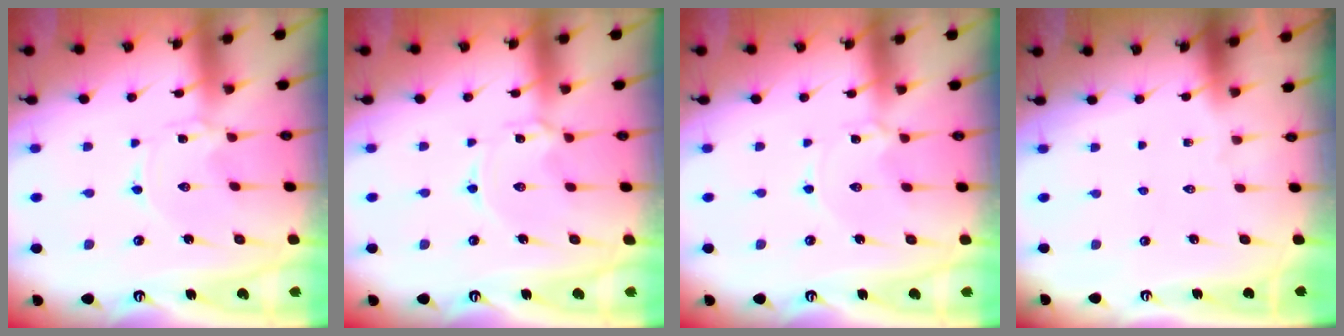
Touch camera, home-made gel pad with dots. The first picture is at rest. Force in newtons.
{"total": 2.3, "press": 2.3, "slide": 0.4}
{"total": 1.9, "press": 1.9, "slide": 0.4}
{"total": 0.0}